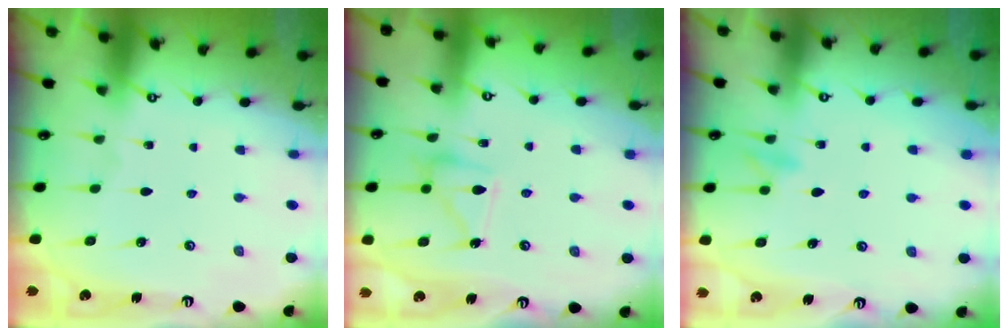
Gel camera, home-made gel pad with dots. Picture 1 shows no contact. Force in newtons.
{"total": 11.6, "press": 11.5, "slide": 0.8}
{"total": 7.9, "press": 7.8, "slide": 0.8}